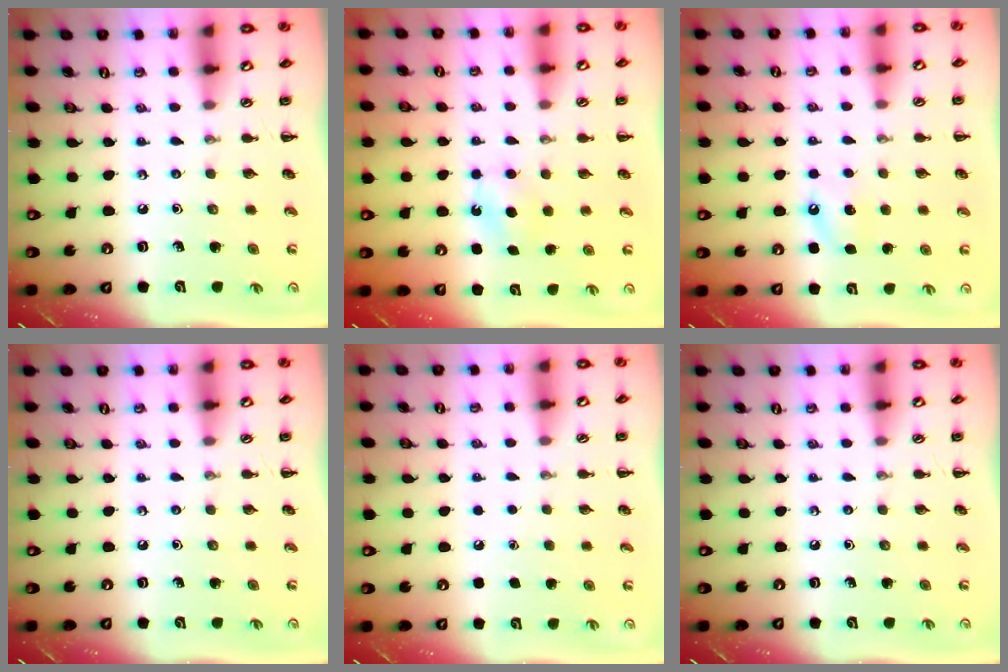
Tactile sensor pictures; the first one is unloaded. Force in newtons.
{"total": 5.3, "press": 5.1, "slide": 1.3}
{"total": 5.3, "press": 5.0, "slide": 1.5}
{"total": 0.0}
{"total": 1.9, "press": 1.9, "slide": 0.2}
{"total": 0.0}